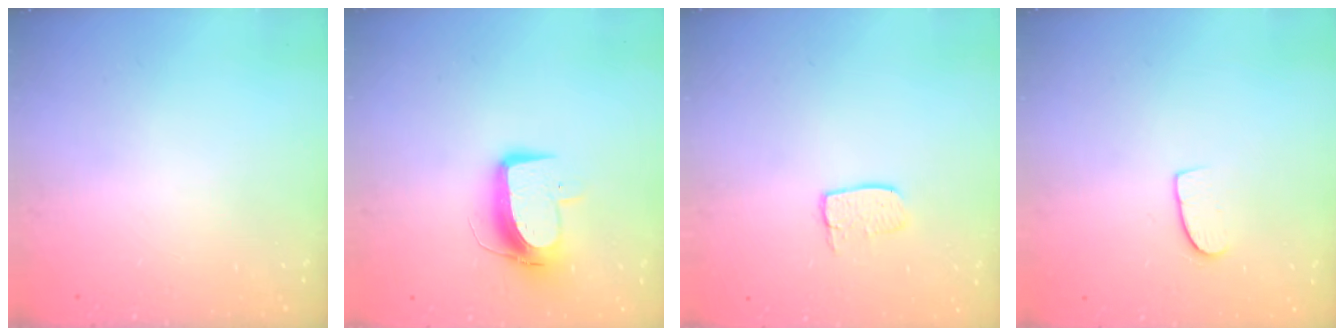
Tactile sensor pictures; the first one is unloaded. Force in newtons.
{"total": 11.1, "press": 11.0, "slide": 1.2}
{"total": 6.0, "press": 6.0, "slide": 0.5}
{"total": 7.0, "press": 7.0, "slide": 0.4}